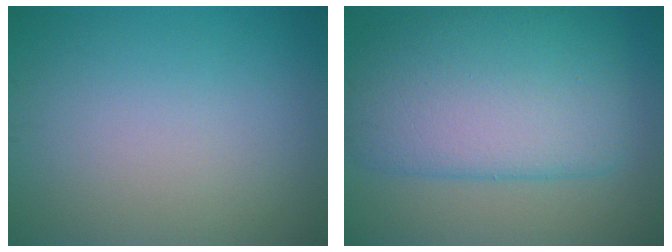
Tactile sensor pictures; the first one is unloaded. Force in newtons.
{"total": 9.8, "press": 9.8, "slide": 0.3}